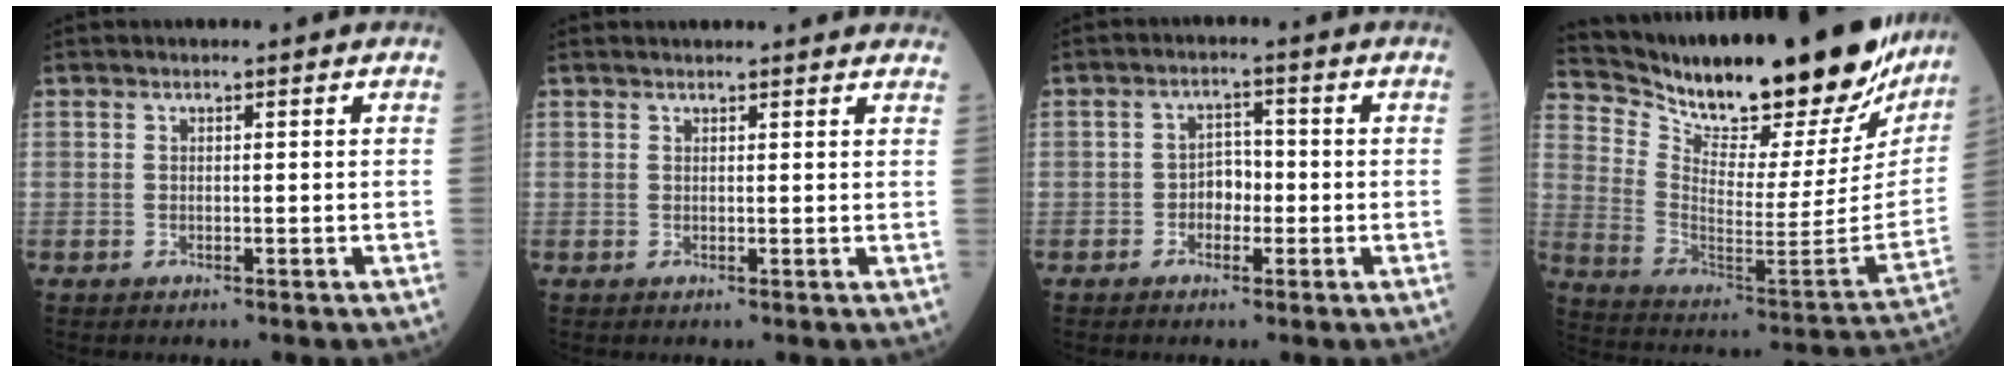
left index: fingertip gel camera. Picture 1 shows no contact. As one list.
[{"total": 9.4, "force": [8.8, 1.7, 2.9], "torque": [-0.023, 0.026, 0.089]}, {"total": 3.2, "force": [-0.9, 2.1, 2.2], "torque": [-0.031, 0.011, -0.022]}, {"total": 29.9, "force": [25.6, 6.7, 14.0], "torque": [-0.243, -0.068, 0.363]}]